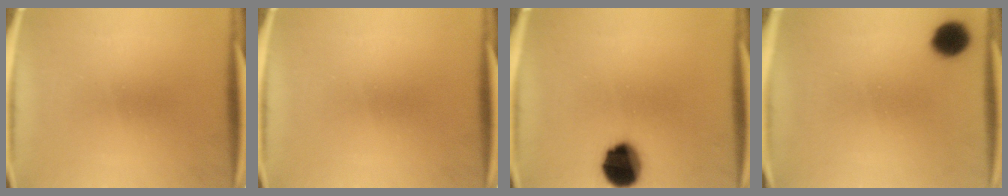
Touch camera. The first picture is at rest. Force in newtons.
{"total": 0.0}
{"total": 12.1}
{"total": 6.8}